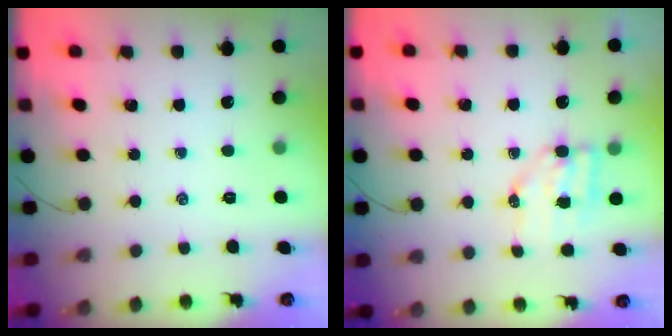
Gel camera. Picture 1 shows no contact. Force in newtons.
{"total": 6.4, "press": 6.3, "slide": 0.8}